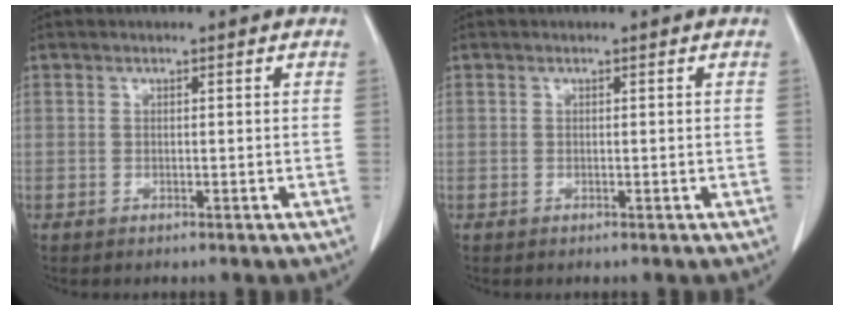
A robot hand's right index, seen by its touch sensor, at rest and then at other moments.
{"total": 0.0}